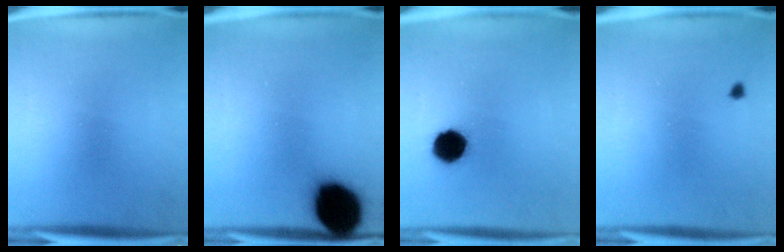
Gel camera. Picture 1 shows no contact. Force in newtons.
{"total": 17.1}
{"total": 9.7}
{"total": 0.6}